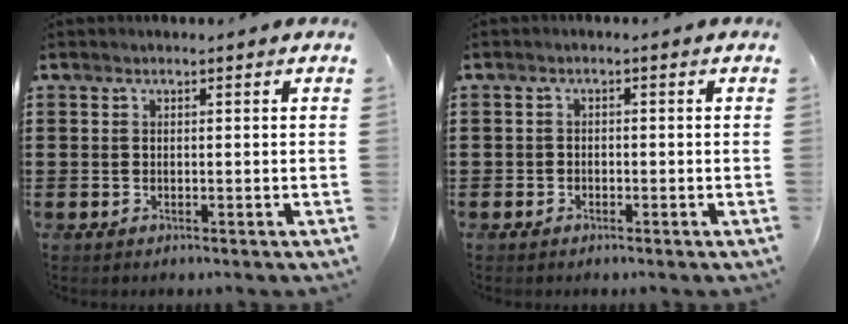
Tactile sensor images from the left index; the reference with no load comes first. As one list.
[{"total": 1.1, "force": [-0.9, 0.6, 0.1], "torque": [-0.006, 0.003, -0.021]}]